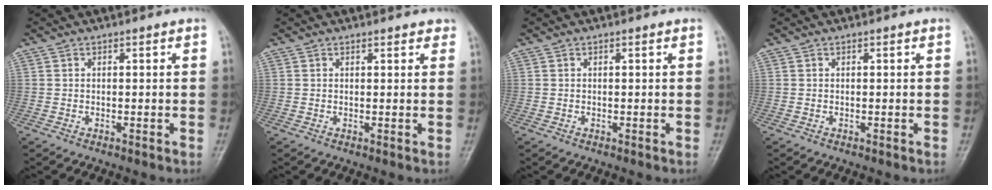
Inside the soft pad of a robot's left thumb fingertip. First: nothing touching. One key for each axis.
{"total": 1.5, "fx": 1.3, "fy": 0.6, "fz": 0.5, "tx": 0.006, "ty": -0.002, "tz": 0.011}
{"total": 0.0}
{"total": 0.0}